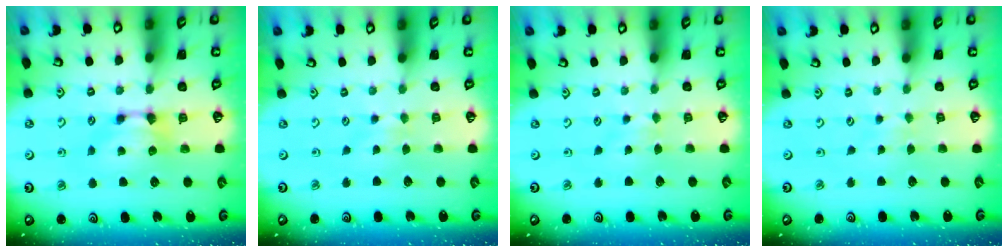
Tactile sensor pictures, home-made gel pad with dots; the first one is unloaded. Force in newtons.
{"total": 2.6, "press": 2.5, "slide": 0.3}
{"total": 2.9, "press": 2.8, "slide": 0.6}
{"total": 3.8, "press": 3.7, "slide": 0.3}